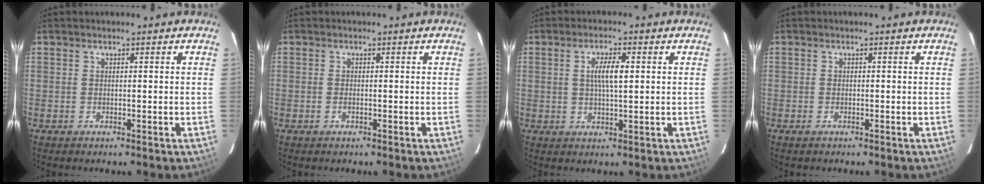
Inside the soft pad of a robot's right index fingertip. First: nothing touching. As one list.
[{"total": 0.7, "force": [-0.3, 0.3, 0.5], "torque": [-0.011, 0.001, -0.007]}, {"total": 4.6, "force": [0.9, 1.1, 4.4], "torque": [-0.080, 0.004, 0.016]}, {"total": 0.9, "force": [-0.7, 0.5, 0.3], "torque": [-0.007, -0.001, -0.014]}]